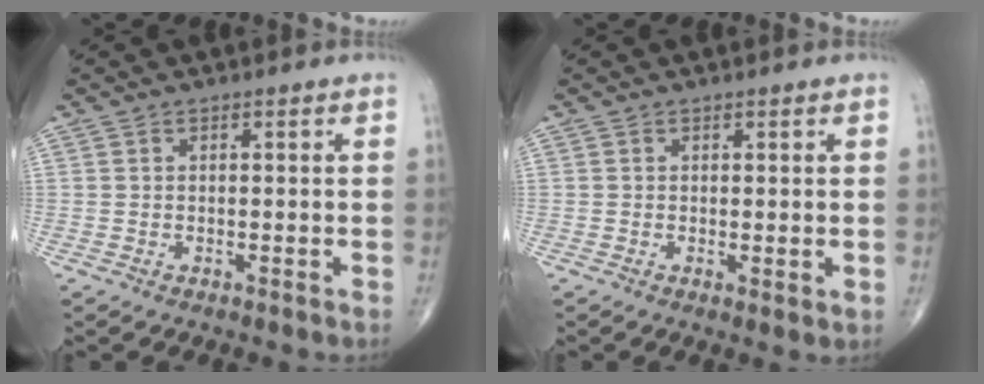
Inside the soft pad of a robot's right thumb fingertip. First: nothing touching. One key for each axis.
{"total": 1.3, "fx": 0.1, "fy": 0.4, "fz": 1.2, "tx": -0.020, "ty": -0.007, "tz": 0.000}